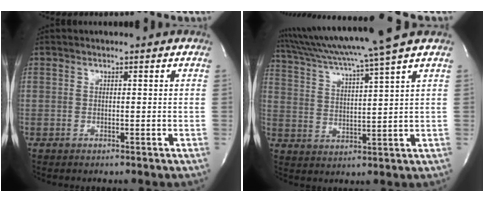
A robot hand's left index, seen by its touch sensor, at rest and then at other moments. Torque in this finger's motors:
{"motor_torque": [0.66, -0.71, 0.52, 0.21]}